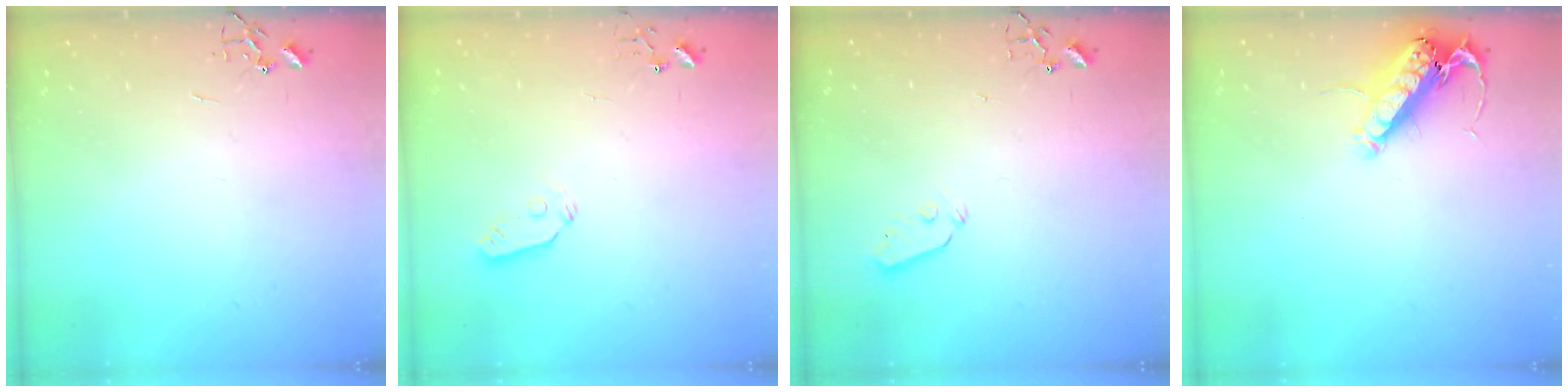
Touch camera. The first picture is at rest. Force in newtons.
{"total": 3.8, "press": 3.8, "slide": 0.6}
{"total": 4.3, "press": 4.3, "slide": 0.7}
{"total": 14.4, "press": 14.2, "slide": 2.0}